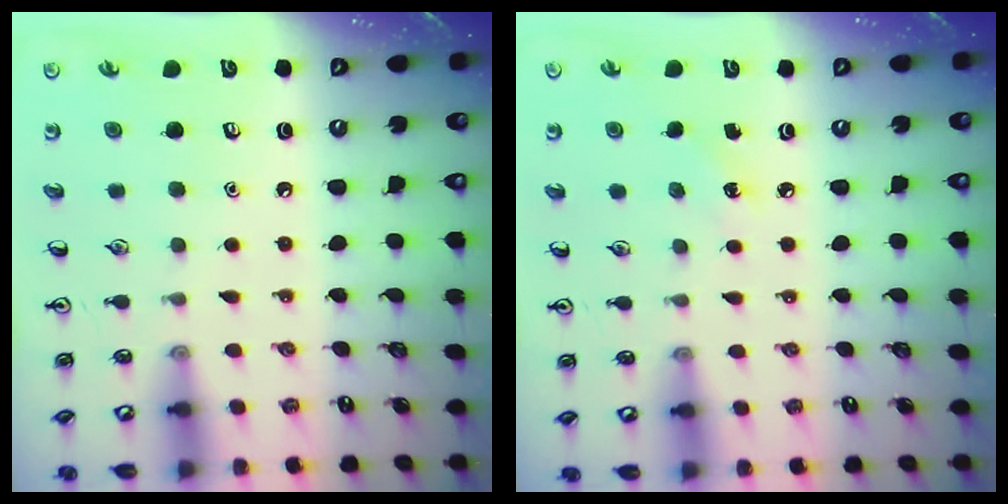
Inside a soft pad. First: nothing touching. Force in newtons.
{"total": 3.8, "press": 3.5, "slide": 1.4}